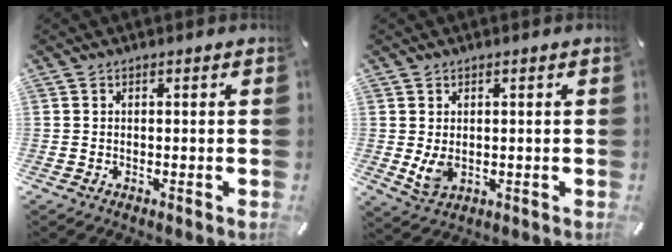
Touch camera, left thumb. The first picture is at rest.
{"total": 5.0, "force": [0.3, 3.4, 3.7], "torque": [-0.087, -0.008, 0.002]}